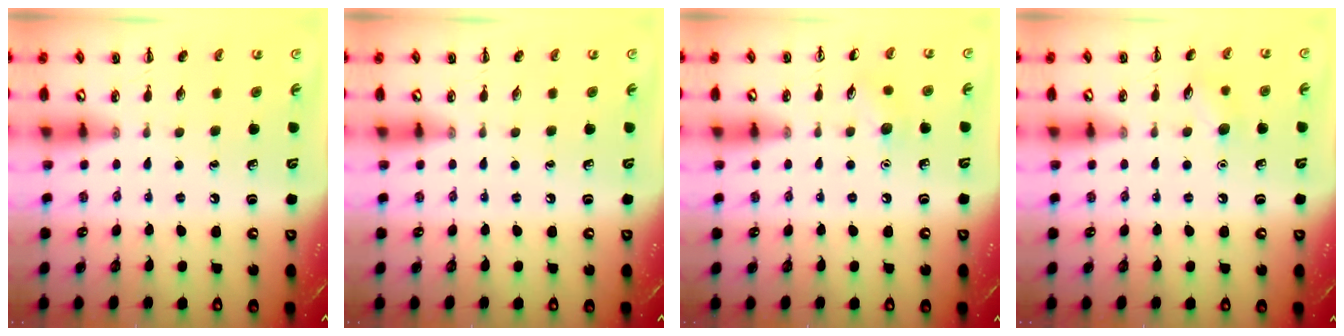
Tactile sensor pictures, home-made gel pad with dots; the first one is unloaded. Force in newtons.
{"total": 0.0}
{"total": 4.8, "press": 4.5, "slide": 1.5}
{"total": 6.4, "press": 6.2, "slide": 1.8}